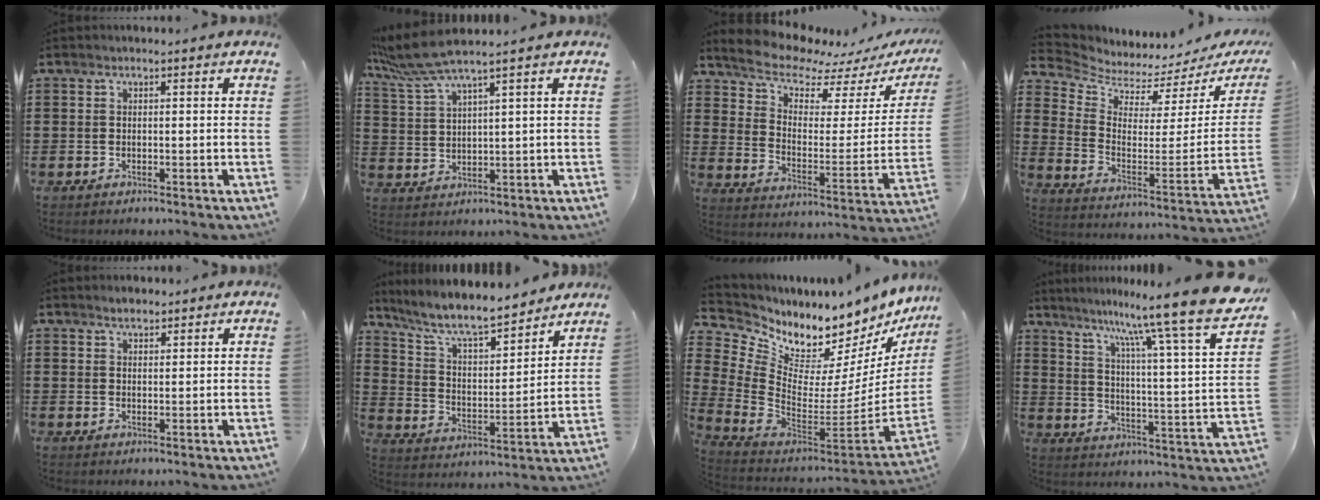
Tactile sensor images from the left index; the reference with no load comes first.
{"total": 6.2, "force": [4.8, 0.5, 3.8], "torque": [-0.100, -0.013, 0.083]}
{"total": 8.0, "force": [7.6, 2.0, 1.6], "torque": [-0.058, -0.064, 0.131]}
{"total": 3.6, "force": [3.4, 0.7, 0.6], "torque": [-0.040, -0.047, 0.053]}
{"total": 2.1, "force": [1.9, 0.7, 0.6], "torque": [-0.014, 0.005, 0.036]}
{"total": 8.9, "force": [7.8, 1.3, 4.1], "torque": [-0.111, -0.047, 0.132]}
{"total": 6.2, "force": [5.9, 1.7, 0.1], "torque": [-0.047, -0.087, 0.098]}
{"total": 13.1, "force": [10.9, -1.1, 7.2], "torque": [-0.143, -0.090, 0.169]}